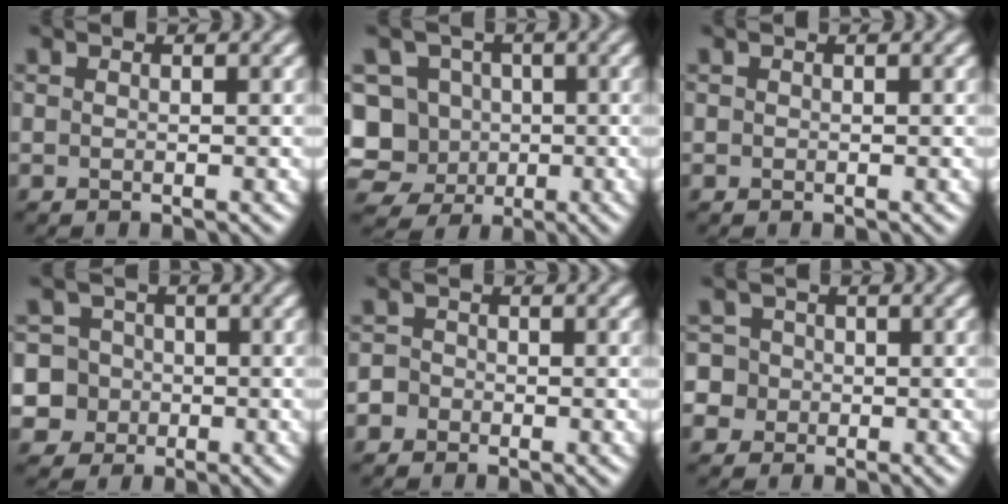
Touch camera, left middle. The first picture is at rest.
{"total": 10.1, "force": [-1.1, 9.4, 3.6], "torque": [-0.079, 0.028, -0.052]}
{"total": 0.0}
{"total": 7.1, "force": [-1.4, 6.8, 1.5], "torque": [-0.023, 0.013, -0.053]}
{"total": 1.9, "force": [-0.7, 1.7, 0.4], "torque": [0.006, 0.010, -0.025]}
{"total": 6.4, "force": [-0.6, 6.1, 2.0], "torque": [-0.038, 0.029, -0.041]}